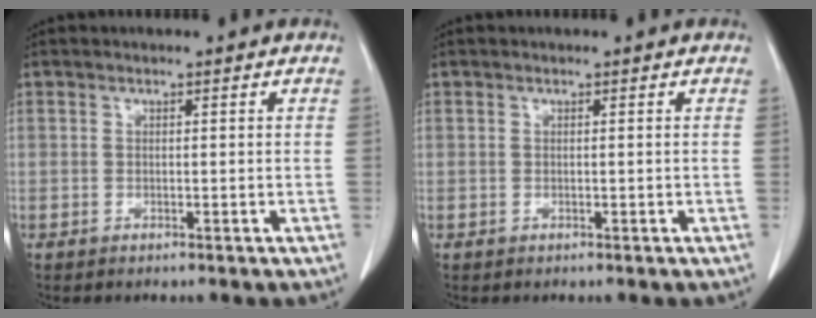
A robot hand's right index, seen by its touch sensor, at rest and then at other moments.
{"total": 0.0}